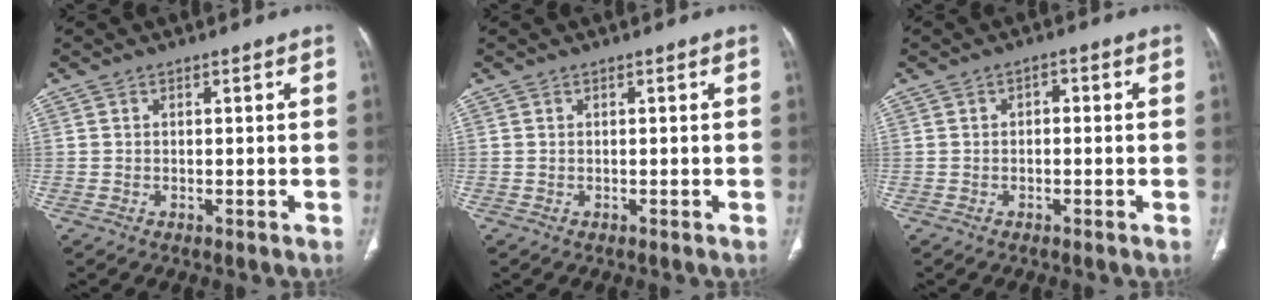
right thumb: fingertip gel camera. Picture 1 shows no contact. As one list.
[{"total": 0.0}, {"total": 1.3, "force": [-0.1, 0.9, 0.9], "torque": [-0.003, 0.005, -0.008]}]